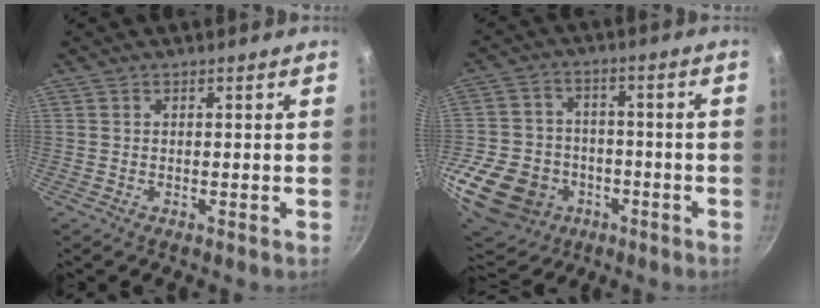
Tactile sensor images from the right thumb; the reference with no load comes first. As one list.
[{"total": 20.2, "force": [-7.7, 15.8, 9.8], "torque": [-0.192, 0.035, -0.116]}]